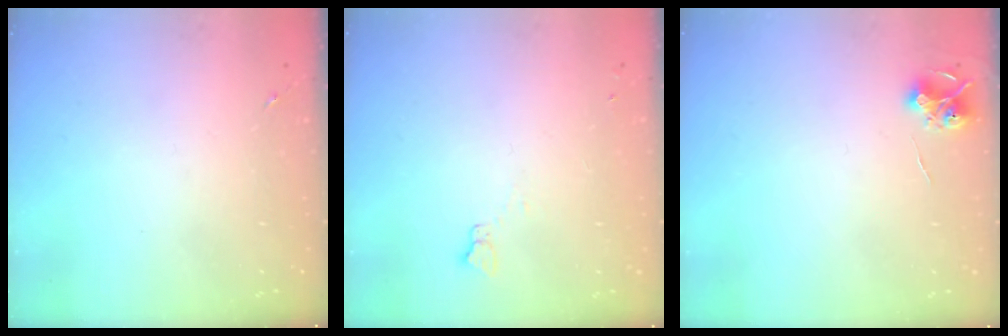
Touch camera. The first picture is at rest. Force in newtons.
{"total": 2.3, "press": 2.3, "slide": 0.2}
{"total": 6.4, "press": 6.4, "slide": 0.5}